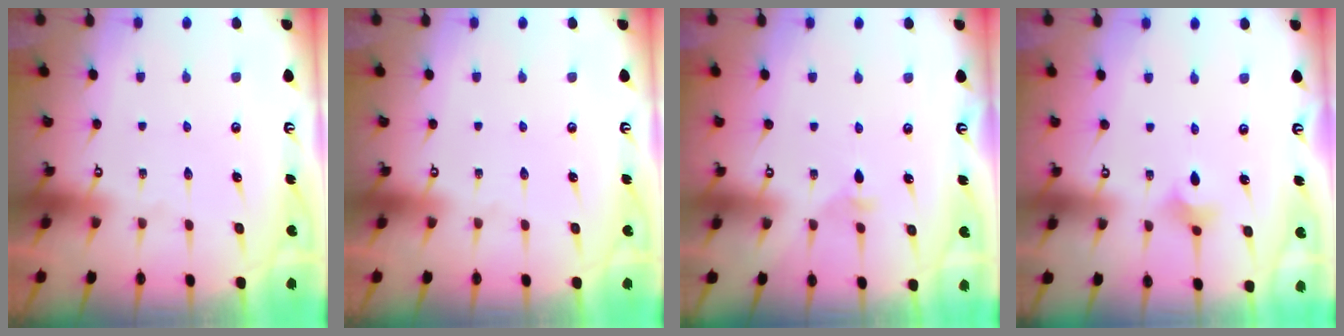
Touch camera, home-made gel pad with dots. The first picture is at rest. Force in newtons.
{"total": 0.0}
{"total": 2.9, "press": 2.8, "slide": 0.8}
{"total": 3.7, "press": 3.6, "slide": 0.8}